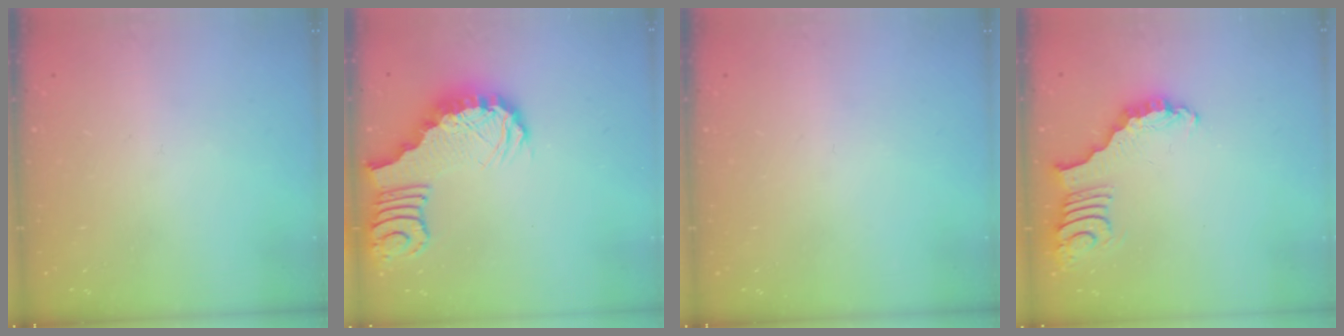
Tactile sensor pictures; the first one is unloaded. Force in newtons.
{"total": 2.6, "press": 2.5, "slide": 0.5}
{"total": 0.0}
{"total": 3.6, "press": 3.5, "slide": 0.7}